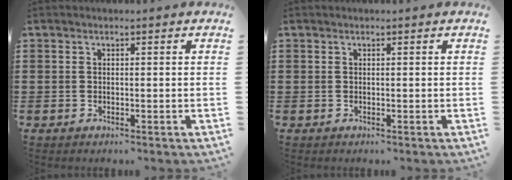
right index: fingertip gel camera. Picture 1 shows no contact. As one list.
[{"total": 0.0}]